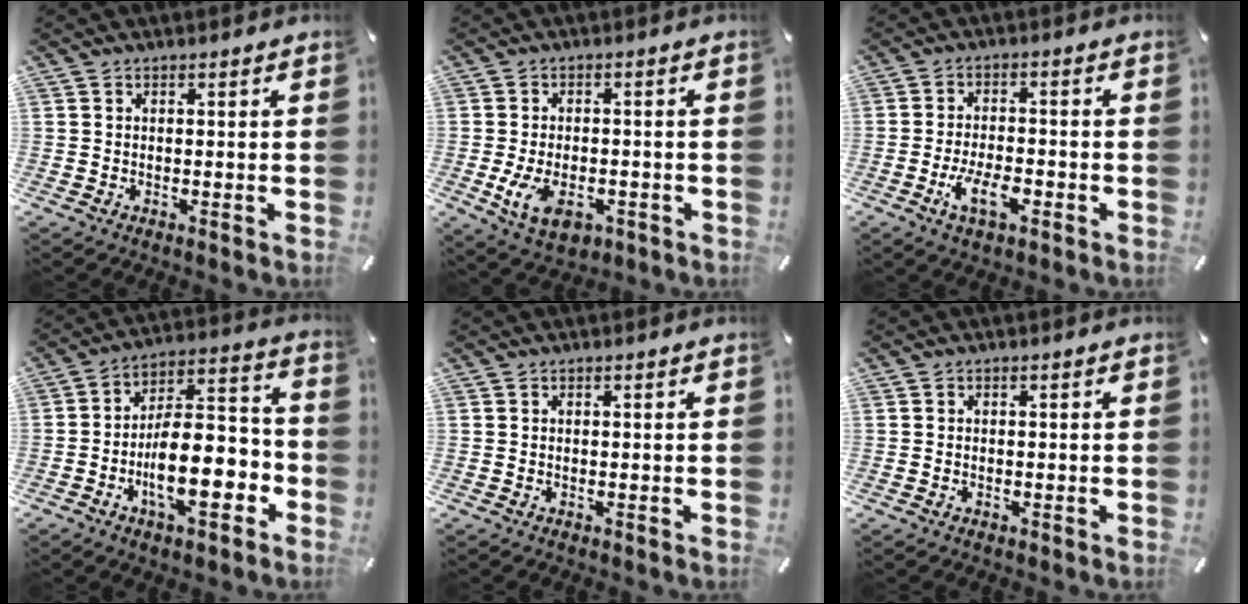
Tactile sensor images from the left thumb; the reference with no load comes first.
{"total": 7.9, "force": [-2.7, 4.7, 5.8], "torque": [-0.129, 0.001, -0.047]}
{"total": 7.9, "force": [-3.5, 3.7, 6.0], "torque": [-0.125, 0.007, -0.063]}
{"total": 16.4, "force": [-5.8, 7.6, 13.4], "torque": [-0.218, 0.012, -0.098]}
{"total": 0.0}
{"total": 0.6, "force": [-0.3, 0.3, 0.4], "torque": [-0.007, 0.000, -0.006]}